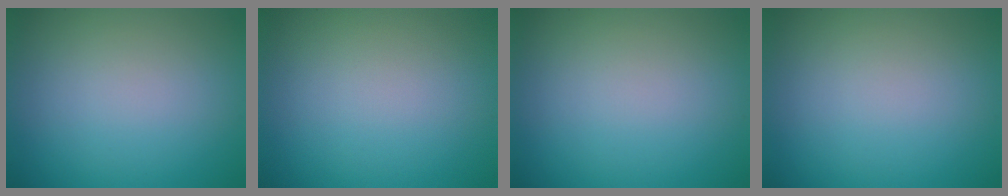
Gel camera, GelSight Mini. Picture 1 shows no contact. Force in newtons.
{"total": 0.0}
{"total": 0.0}
{"total": 0.0}